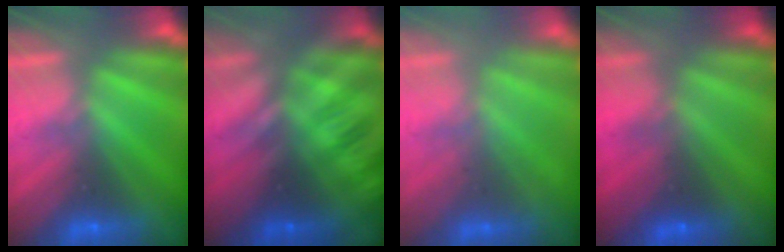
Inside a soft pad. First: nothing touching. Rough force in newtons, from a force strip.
{"total": 2.9}
{"total": 2.0}
{"total": 2.9}